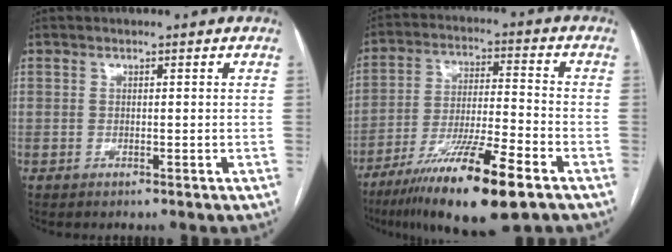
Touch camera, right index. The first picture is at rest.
{"total": 16.6, "force": [-10.2, 1.3, 13.0], "torque": [-0.233, -0.037, -0.177]}